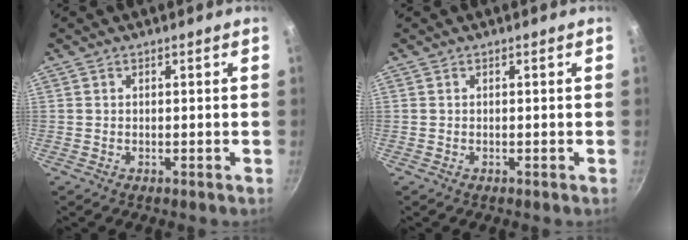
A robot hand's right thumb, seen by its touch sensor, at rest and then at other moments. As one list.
[{"total": 0.0}]